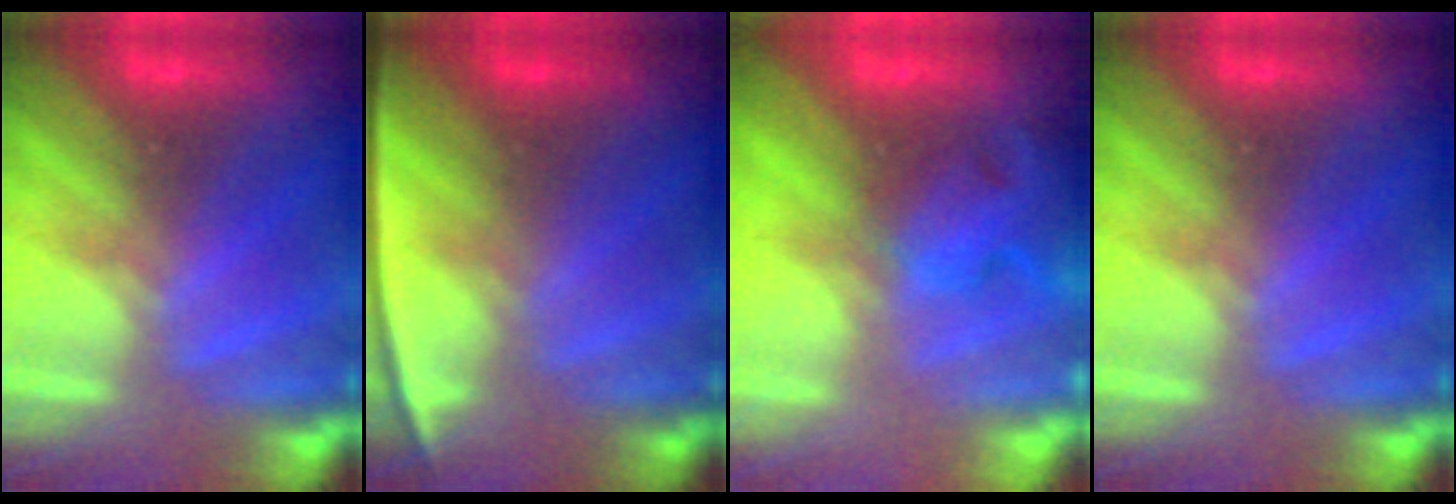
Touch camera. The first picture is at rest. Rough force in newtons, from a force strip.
{"total": 2.4}
{"total": 7.7}
{"total": 0.0}